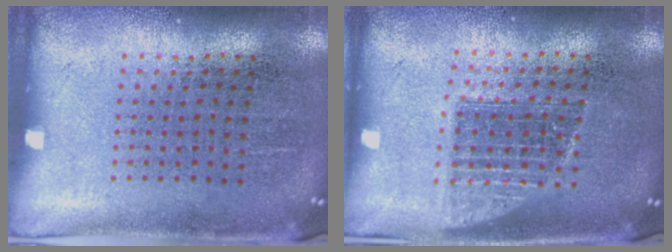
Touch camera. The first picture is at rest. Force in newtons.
{"total": 1.2, "press": 1.0, "slide": 0.7}